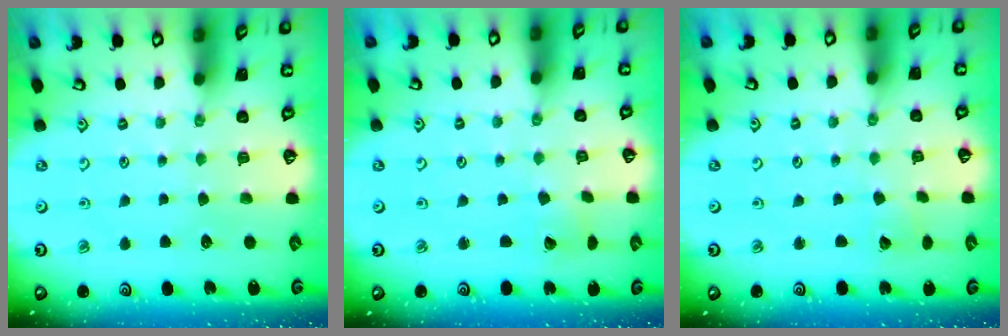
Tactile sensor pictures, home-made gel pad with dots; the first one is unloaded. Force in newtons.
{"total": 2.6, "press": 2.6, "slide": 0.3}
{"total": 3.6, "press": 3.5, "slide": 0.3}